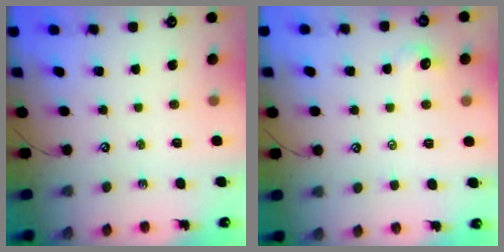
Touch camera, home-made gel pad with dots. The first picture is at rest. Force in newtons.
{"total": 1.0, "press": 0.8, "slide": 0.6}